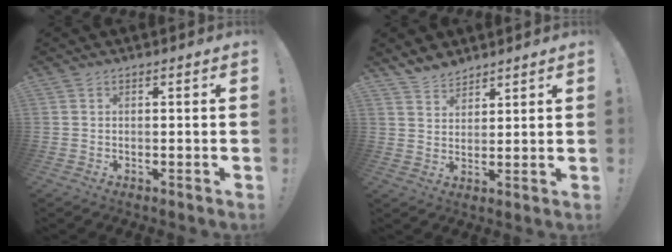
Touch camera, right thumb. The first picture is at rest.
{"total": 5.8, "force": [5.2, 2.4, 0.9], "torque": [-0.020, -0.034, 0.100]}